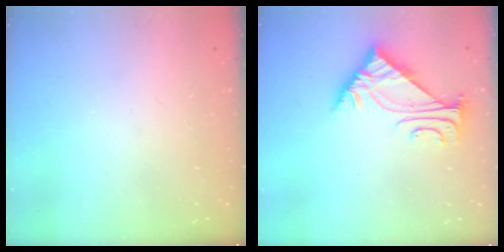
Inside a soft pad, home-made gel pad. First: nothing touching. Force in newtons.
{"total": 5.0, "press": 4.9, "slide": 0.9}